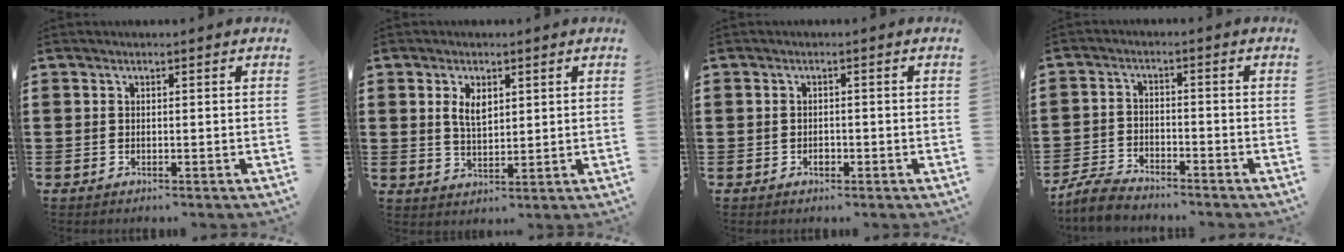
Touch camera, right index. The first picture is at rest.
{"total": 3.6, "force": [1.4, 1.8, 2.8], "torque": [-0.052, 0.002, 0.022]}
{"total": 1.2, "force": [-0.5, 0.8, 0.7], "torque": [-0.015, -0.001, -0.010]}
{"total": 4.3, "force": [-4.2, 0.6, 1.1], "torque": [-0.042, -0.002, -0.090]}